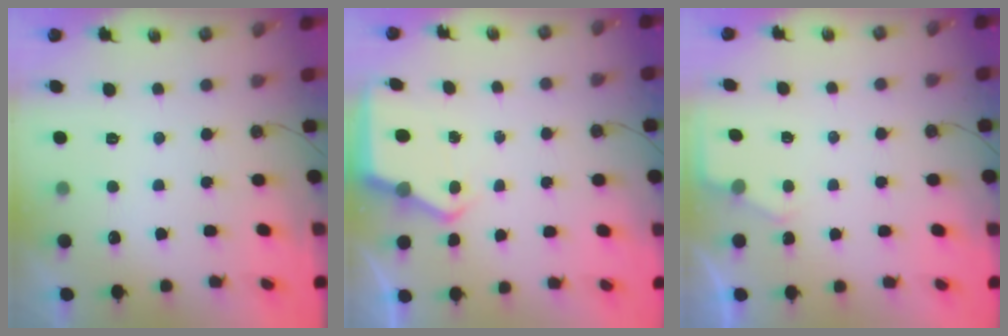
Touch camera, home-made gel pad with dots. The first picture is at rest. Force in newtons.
{"total": 5.1, "press": 5.1, "slide": 0.7}
{"total": 2.8, "press": 2.7, "slide": 0.4}